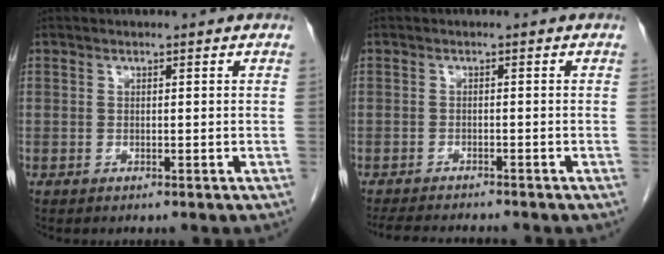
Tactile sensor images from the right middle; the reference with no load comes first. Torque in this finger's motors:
{"motor_torque": [0.00, 0.00, 0.00, 0.01]}